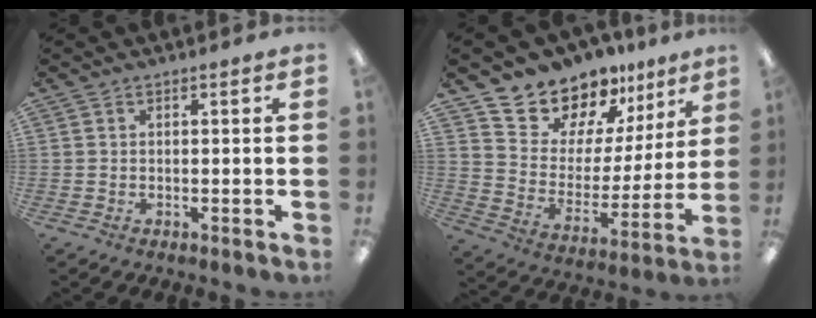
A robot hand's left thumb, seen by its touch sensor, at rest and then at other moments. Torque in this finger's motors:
{"motor_torque": [1.51, 2.07, 1.31, -1.46, 0.14]}